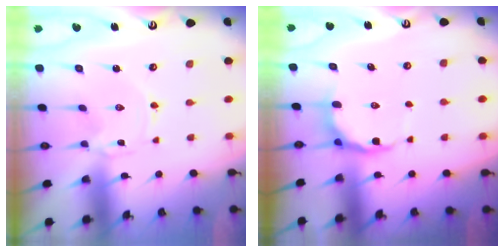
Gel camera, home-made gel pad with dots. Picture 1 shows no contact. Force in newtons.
{"total": 7.6, "press": 7.1, "slide": 2.5}